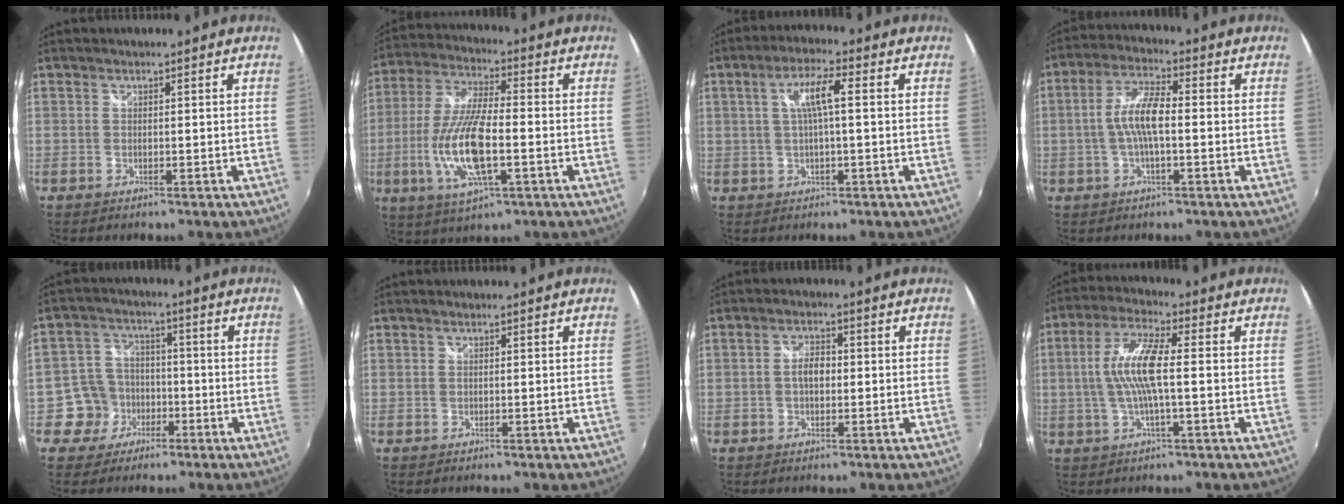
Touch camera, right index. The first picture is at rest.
{"total": 15.0, "force": [-3.6, 4.8, 13.8], "torque": [-0.287, -0.012, -0.066]}
{"total": 6.1, "force": [0.9, 0.8, 6.0], "torque": [-0.110, 0.007, 0.019]}
{"total": 7.6, "force": [-0.8, 2.0, 7.3], "torque": [-0.147, 0.011, -0.016]}
{"total": 7.2, "force": [-3.1, 6.4, 0.9], "torque": [-0.041, 0.028, -0.051]}
{"total": 0.0}
{"total": 3.5, "force": [-0.2, 2.0, 2.8], "torque": [-0.050, 0.007, -0.004]}
{"total": 10.0, "force": [-0.1, 1.9, 9.8], "torque": [-0.194, 0.006, -0.001]}